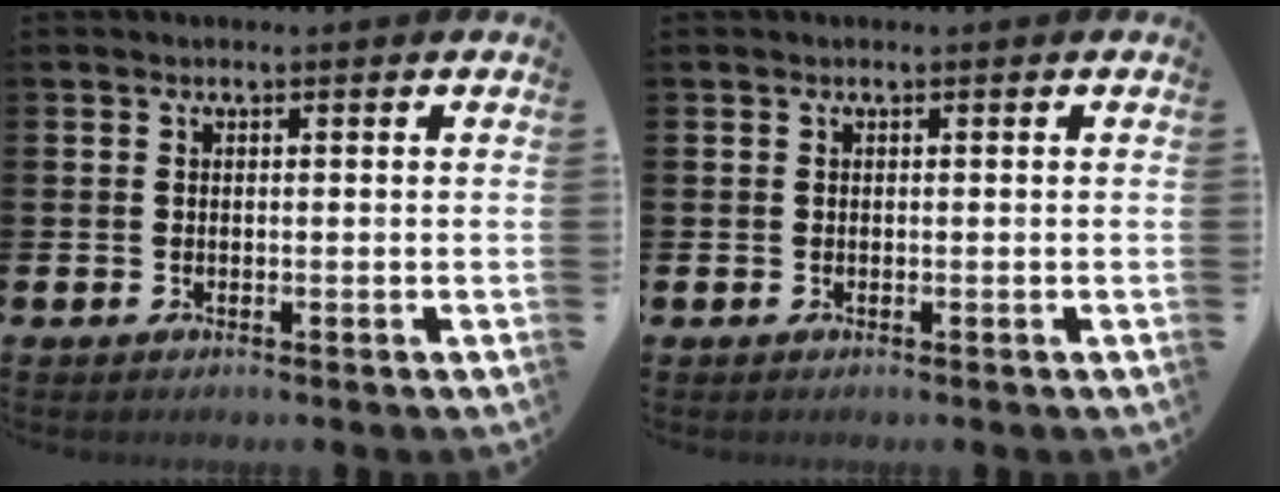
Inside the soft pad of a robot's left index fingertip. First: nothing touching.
{"total": 0.0}